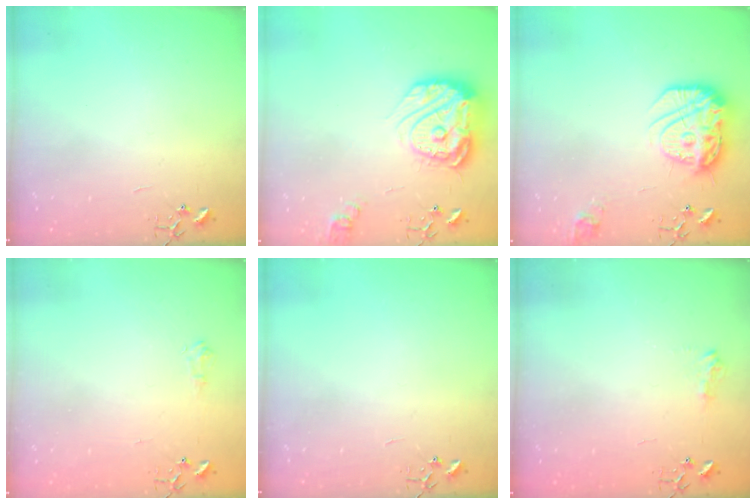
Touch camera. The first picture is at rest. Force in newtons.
{"total": 19.8, "press": 19.7, "slide": 2.0}
{"total": 19.1, "press": 19.1, "slide": 1.1}
{"total": 5.8, "press": 5.7, "slide": 0.8}
{"total": 0.0}
{"total": 8.4, "press": 8.4, "slide": 0.8}